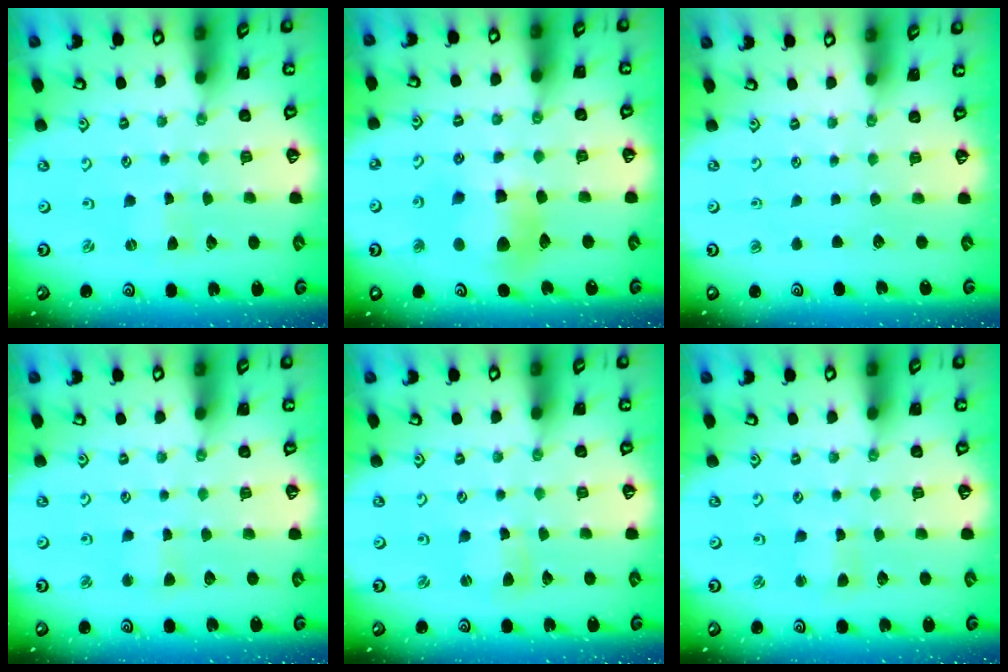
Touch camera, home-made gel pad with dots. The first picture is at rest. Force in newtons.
{"total": 12.1, "press": 11.9, "slide": 1.8}
{"total": 0.0}
{"total": 2.5, "press": 2.4, "slide": 0.3}
{"total": 2.1, "press": 2.1, "slide": 0.2}
{"total": 3.0, "press": 3.0, "slide": 0.6}